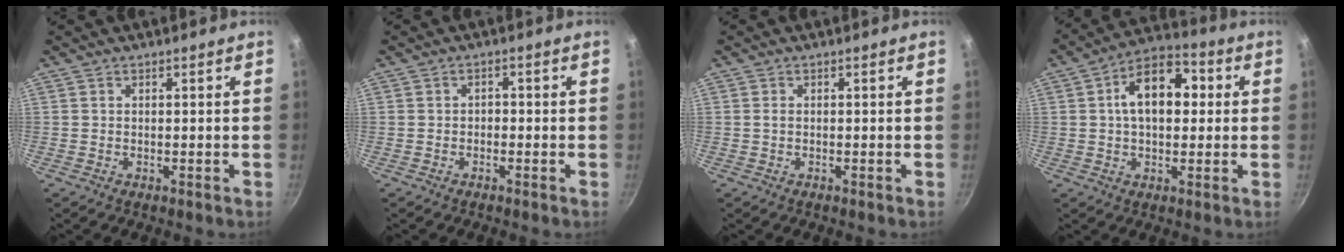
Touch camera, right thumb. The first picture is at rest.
{"total": 1.2, "force": [-0.5, 0.9, 0.6], "torque": [0.002, 0.008, -0.013]}
{"total": 0.6, "force": [-0.1, 0.4, 0.5], "torque": [-0.011, 0.000, -0.002]}
{"total": 12.7, "force": [1.9, 7.7, 9.9], "torque": [-0.138, 0.024, 0.020]}